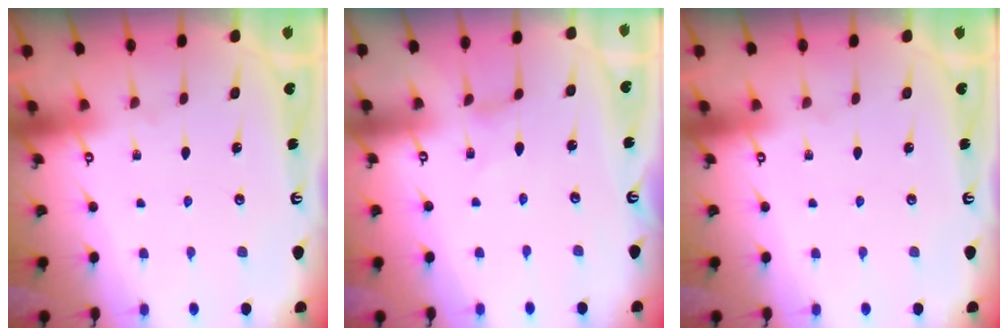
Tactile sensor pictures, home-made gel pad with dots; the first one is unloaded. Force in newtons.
{"total": 0.0}
{"total": 0.0}